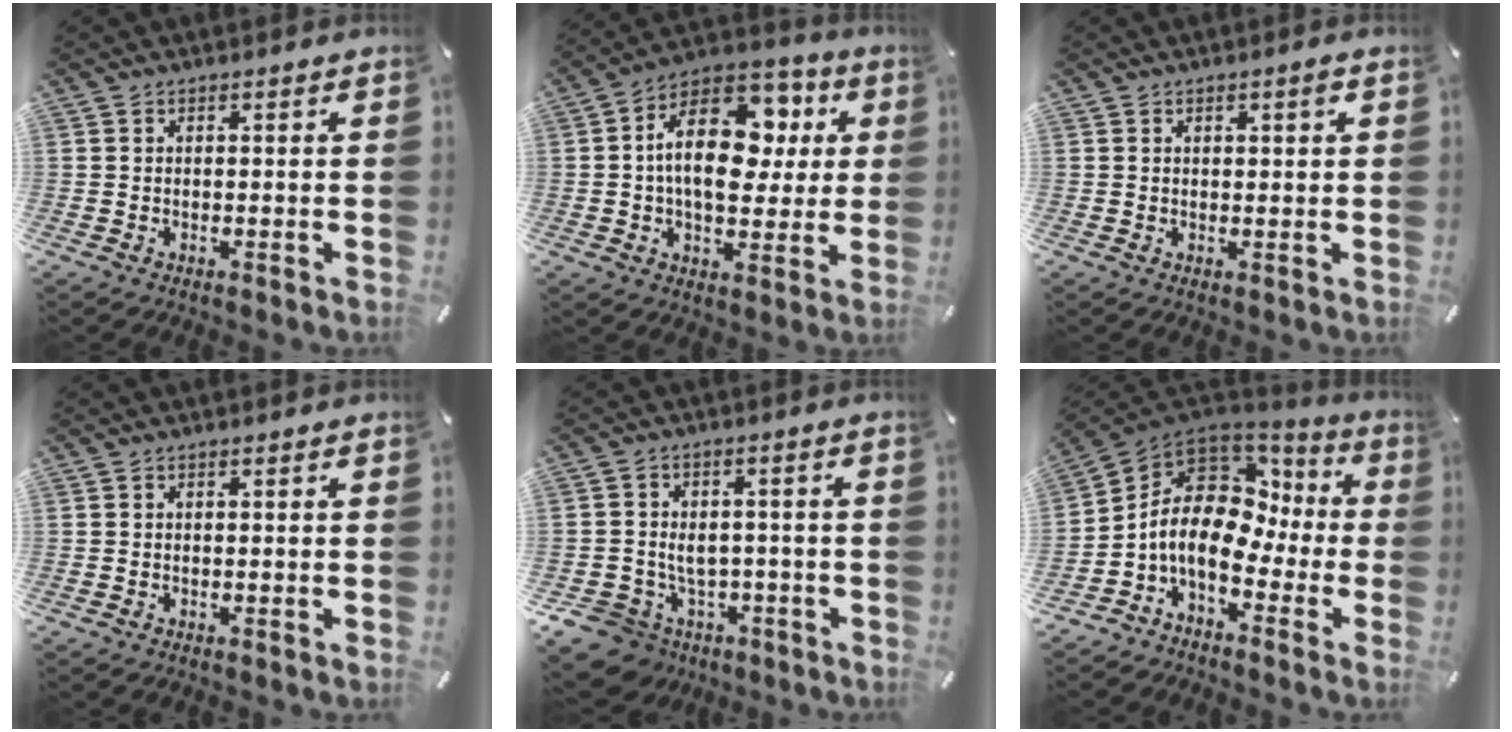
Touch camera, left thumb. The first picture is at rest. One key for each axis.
{"total": 19.4, "fx": 3.7, "fy": 12.7, "fz": 14.2, "tx": -0.233, "ty": -0.007, "tz": 0.067}
{"total": 1.4, "fx": 0.6, "fy": 0.5, "fz": 1.2, "tx": -0.015, "ty": 0.000, "tz": 0.008}
{"total": 0.0}
{"total": 8.3, "fx": -2.3, "fy": 7.5, "fz": 2.8, "tx": -0.076, "ty": 0.018, "tz": -0.034}
{"total": 11.9, "fx": -1.3, "fy": 8.3, "fz": 8.5, "tx": -0.191, "ty": -0.009, "tz": -0.029}